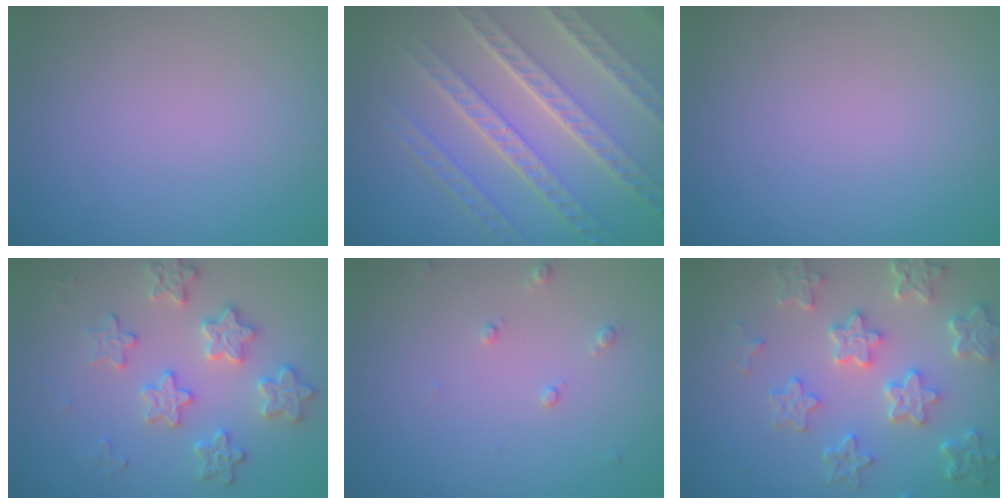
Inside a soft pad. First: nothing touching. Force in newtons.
{"total": 8.1, "press": 5.6, "slide": 5.8}
{"total": 0.0}
{"total": 3.6, "press": 3.5, "slide": 0.5}
{"total": 1.1, "press": 1.1, "slide": 0.2}
{"total": 6.2, "press": 4.8, "slide": 4.0}